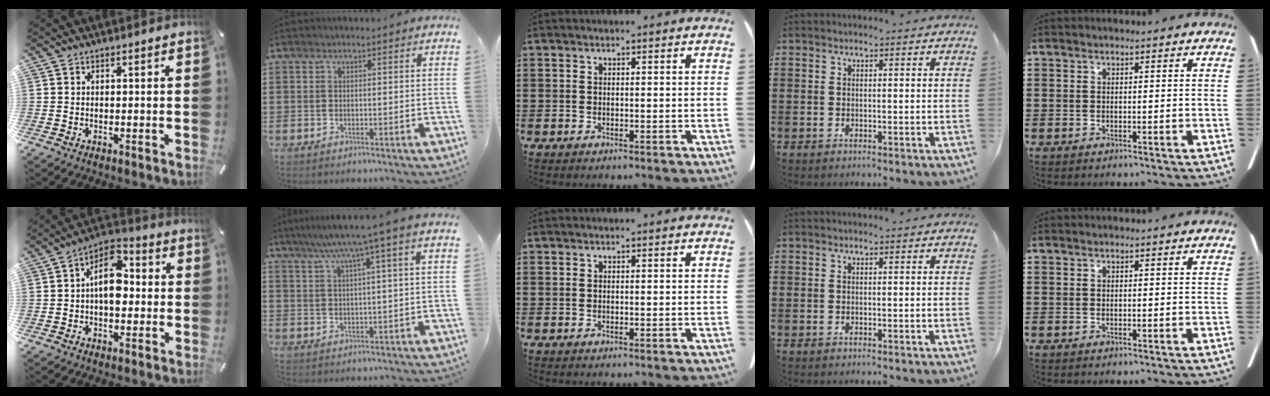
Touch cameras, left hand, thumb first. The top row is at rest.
{"thumb": {"total": 9.7, "force": [-0.2, 6.2, 7.5], "torque": [-0.117, 0.006, -0.004]}, "index": {"total": 5.5, "force": [2.5, -0.6, 4.8], "torque": [-0.101, -0.005, 0.037]}}